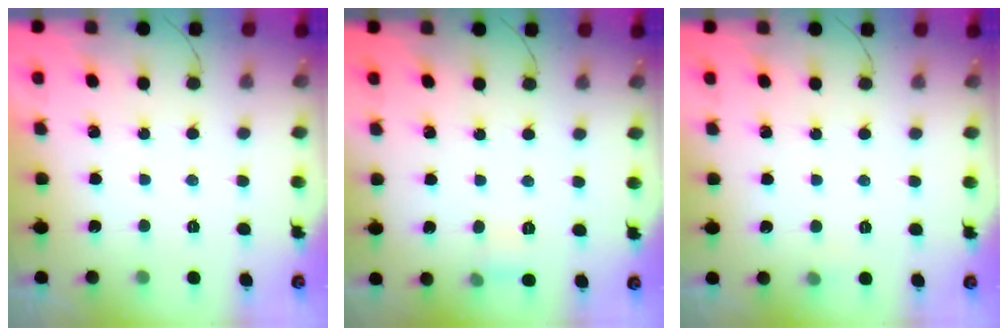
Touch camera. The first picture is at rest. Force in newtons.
{"total": 4.7, "press": 4.5, "slide": 1.5}
{"total": 3.6, "press": 3.4, "slide": 1.3}